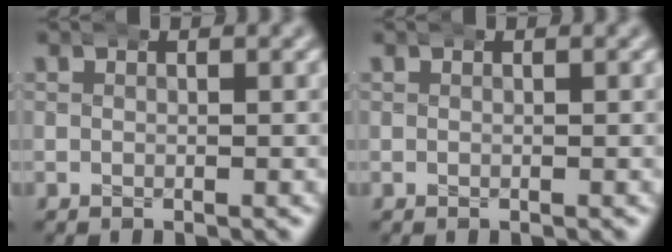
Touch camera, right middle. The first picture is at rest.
{"total": 0.0}